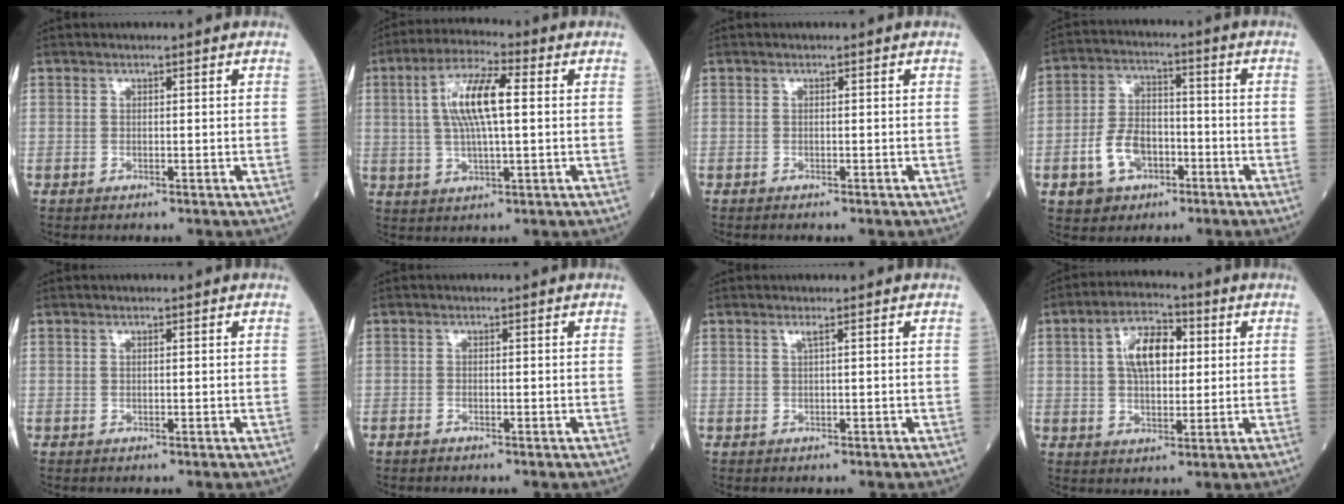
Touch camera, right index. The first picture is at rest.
{"total": 9.9, "force": [1.6, 2.1, 9.5], "torque": [-0.189, 0.016, 0.030]}
{"total": 0.7, "force": [-0.6, 0.1, 0.3], "torque": [-0.003, 0.000, -0.008]}
{"total": 8.8, "force": [-3.5, 6.0, 5.4], "torque": [-0.119, 0.015, -0.056]}
{"total": 0.0}
{"total": 0.7, "force": [-0.6, 0.2, 0.2], "torque": [-0.007, -0.001, -0.013]}
{"total": 0.7, "force": [0.3, -0.2, 0.6], "torque": [-0.019, 0.000, 0.009]}
{"total": 8.6, "force": [1.9, 4.3, 7.2], "torque": [-0.133, 0.020, 0.031]}